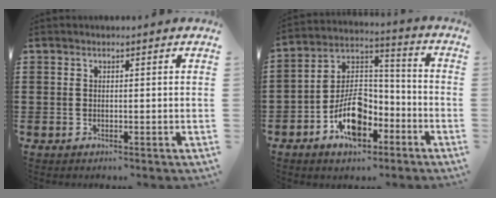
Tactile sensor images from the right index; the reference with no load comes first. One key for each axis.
{"total": 9.9, "fx": -5.1, "fy": 5.6, "fz": 6.4, "tx": -0.138, "ty": 0.009, "tz": -0.095}